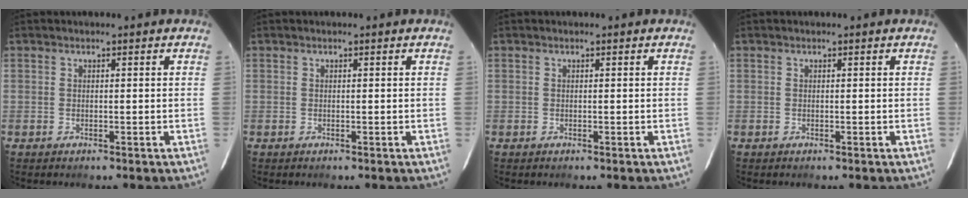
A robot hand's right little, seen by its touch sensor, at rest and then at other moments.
{"total": 0.0}
{"total": 0.0}
{"total": 0.0}